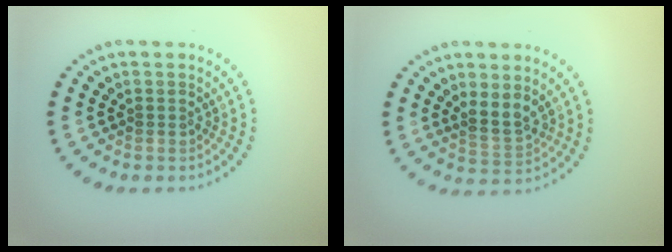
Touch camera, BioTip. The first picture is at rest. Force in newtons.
{"total": 2.4, "press": 2.1, "slide": 1.1}